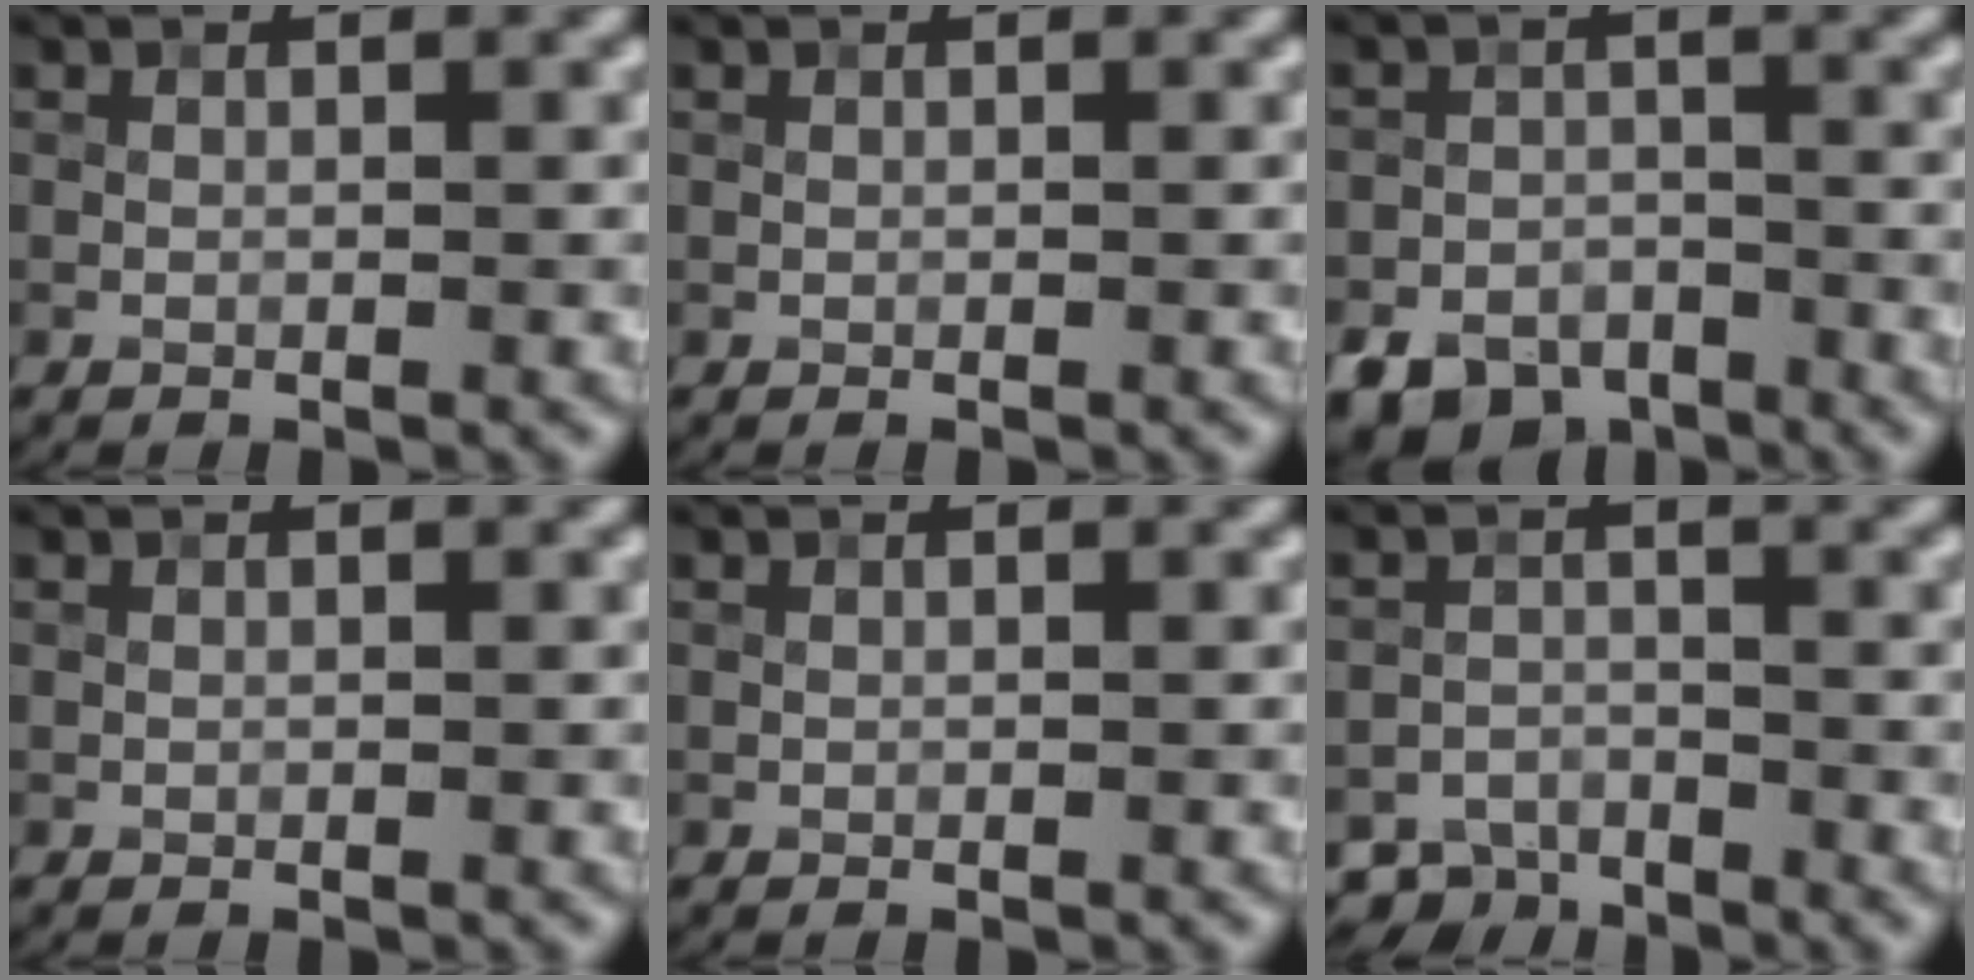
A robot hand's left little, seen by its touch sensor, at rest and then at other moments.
{"total": 0.0}
{"total": 6.3, "force": [-4.5, 4.1, 1.6], "torque": [-0.016, -0.011, -0.072]}
{"total": 0.0}
{"total": 0.0}
{"total": 3.3, "force": [-2.9, 1.6, 0.4], "torque": [0.005, 0.000, -0.052]}